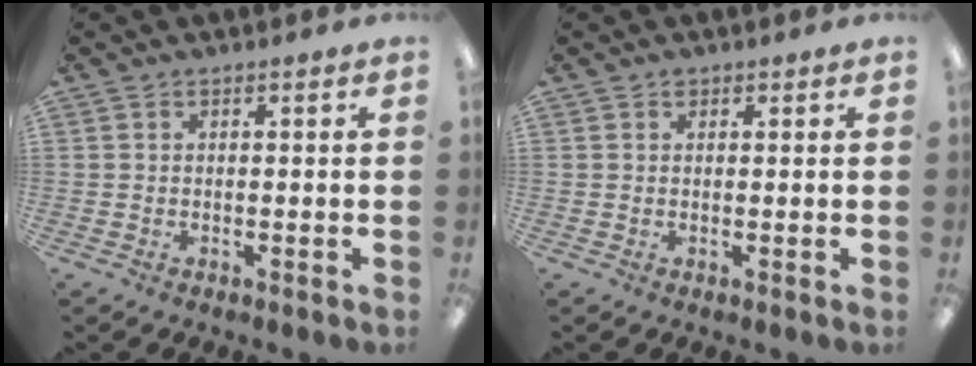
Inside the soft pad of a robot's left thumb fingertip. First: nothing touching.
{"total": 0.8, "force": [0.5, 0.6, 0.3], "torque": [-0.007, 0.003, 0.009]}